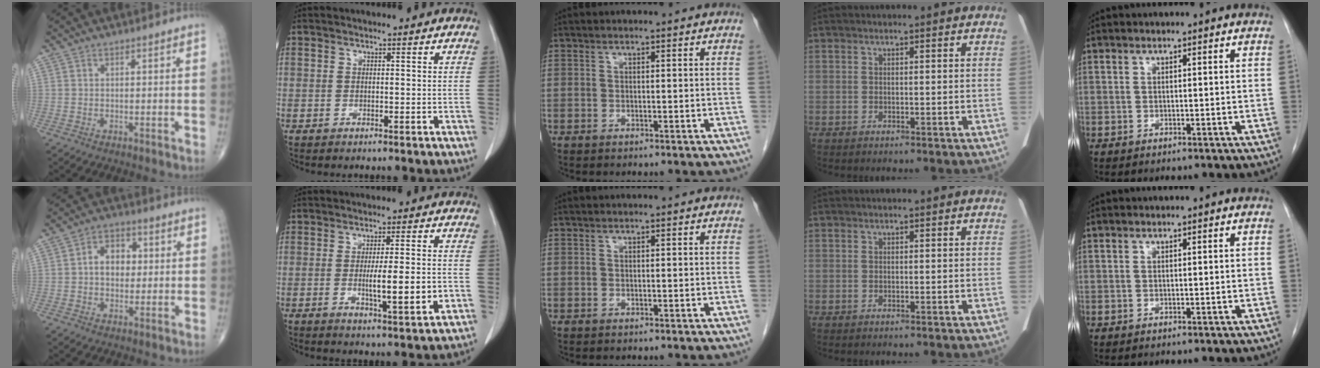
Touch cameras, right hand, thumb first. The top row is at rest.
{"thumb": {"total": 7.1, "force": [0.6, 5.2, 4.7], "torque": [-0.049, 0.016, 0.005]}, "index": {"total": 7.7, "force": [-1.5, 0.6, 7.5], "torque": [-0.118, -0.013, -0.022]}}